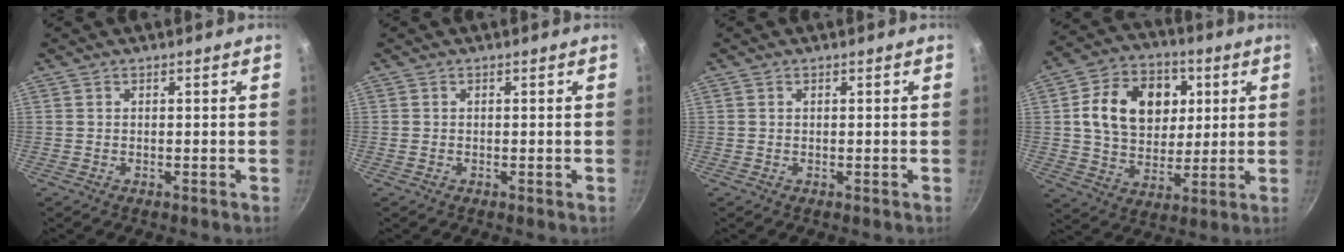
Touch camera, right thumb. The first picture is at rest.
{"total": 0.5, "force": [-0.2, 0.4, 0.3], "torque": [-0.005, 0.001, -0.004]}
{"total": 0.0}
{"total": 17.3, "force": [3.8, 13.1, 10.7], "torque": [-0.145, 0.005, 0.059]}